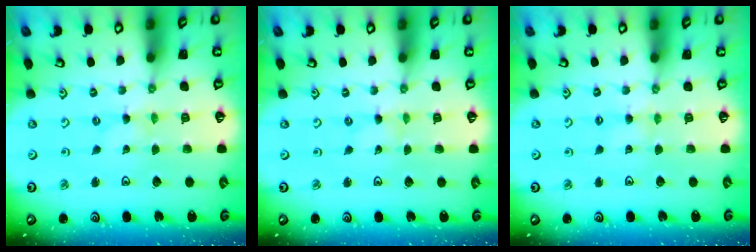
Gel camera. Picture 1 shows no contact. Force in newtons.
{"total": 0.0}
{"total": 2.6, "press": 2.6, "slide": 0.3}